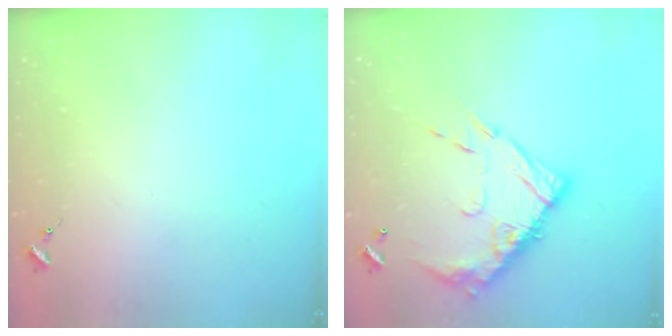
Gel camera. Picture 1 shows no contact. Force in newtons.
{"total": 16.0, "press": 15.9, "slide": 1.4}